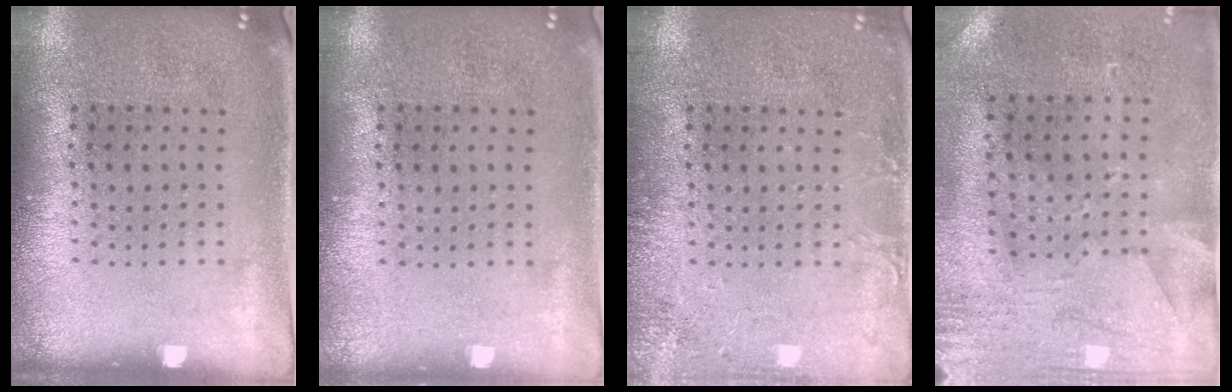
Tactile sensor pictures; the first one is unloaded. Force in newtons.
{"total": 0.0}
{"total": 2.1, "press": 2.1, "slide": 0.1}
{"total": 2.8, "press": 2.3, "slide": 1.6}